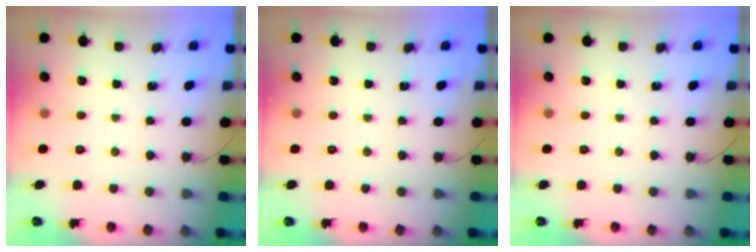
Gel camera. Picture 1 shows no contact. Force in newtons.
{"total": 0.0}
{"total": 0.0}